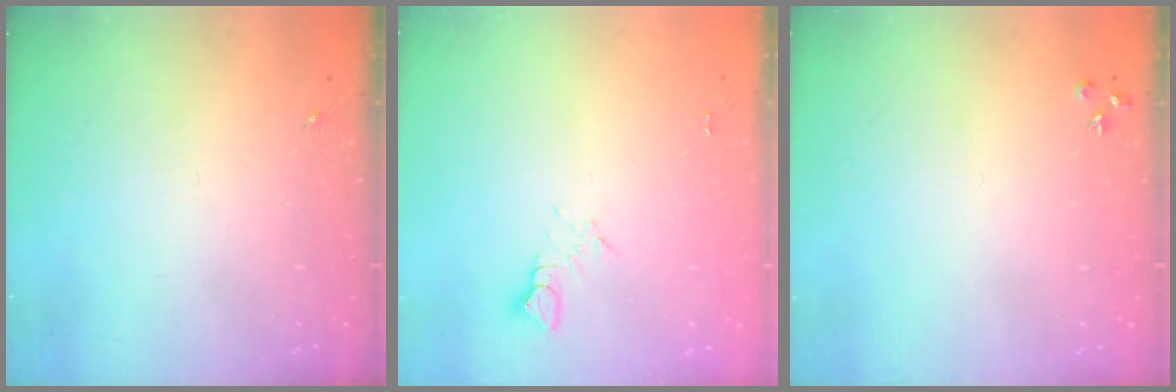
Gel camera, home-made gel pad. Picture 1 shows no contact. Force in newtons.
{"total": 2.7, "press": 2.7, "slide": 0.2}
{"total": 3.5, "press": 3.5, "slide": 0.4}